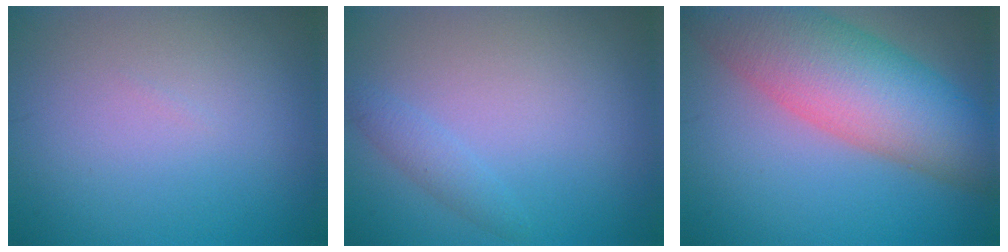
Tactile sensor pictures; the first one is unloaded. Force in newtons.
{"total": 1.4, "press": 1.4, "slide": 0.1}
{"total": 10.9, "press": 10.9, "slide": 0.4}